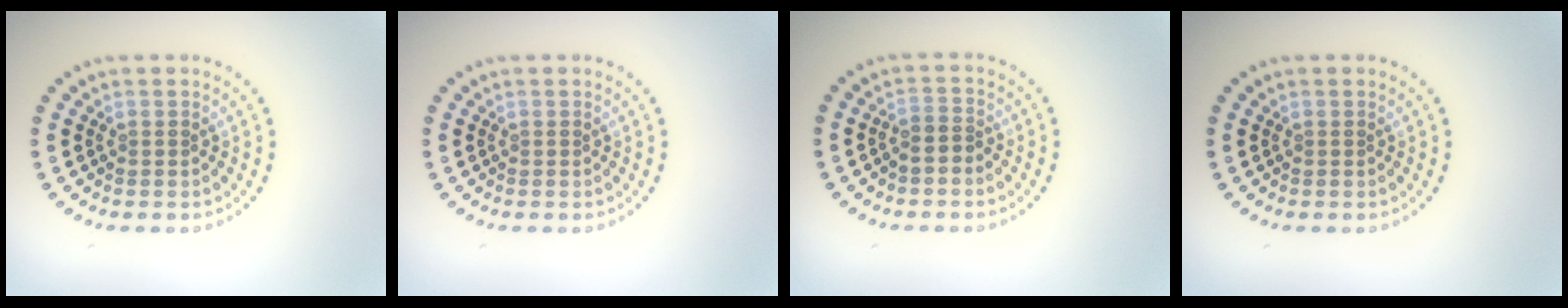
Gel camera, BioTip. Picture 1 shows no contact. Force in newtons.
{"total": 0.0}
{"total": 1.3, "press": 1.1, "slide": 0.7}
{"total": 0.0}